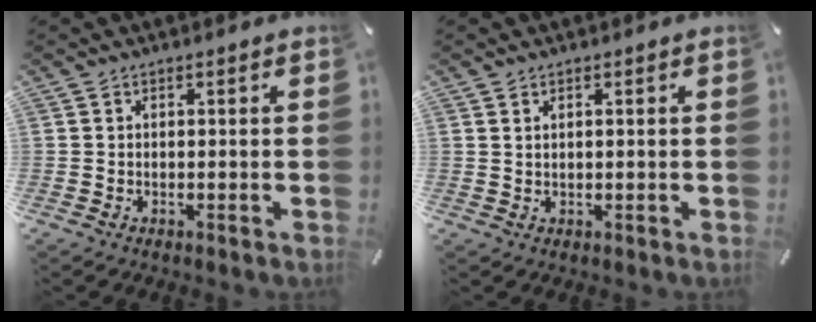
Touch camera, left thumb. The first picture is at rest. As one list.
[{"total": 0.8, "force": [0.5, 0.2, 0.5], "torque": [-0.009, 0.000, 0.010]}]